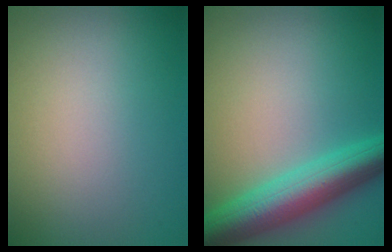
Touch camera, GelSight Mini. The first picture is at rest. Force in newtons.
{"total": 7.2, "press": 7.2, "slide": 0.2}